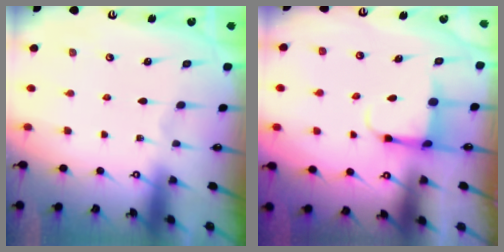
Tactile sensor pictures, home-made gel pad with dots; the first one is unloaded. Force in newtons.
{"total": 3.9, "press": 3.7, "slide": 1.2}